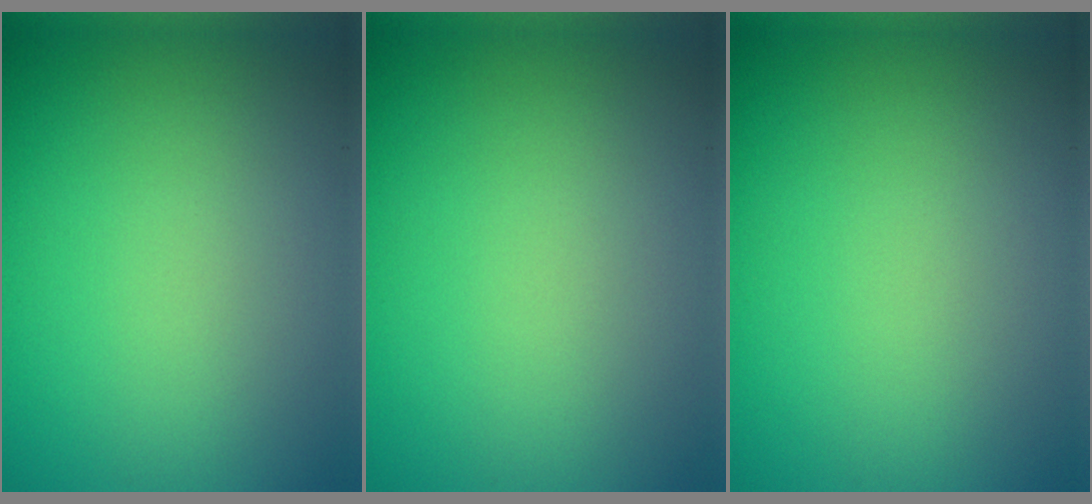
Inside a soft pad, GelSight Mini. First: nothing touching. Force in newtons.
{"total": 0.0}
{"total": 0.0}